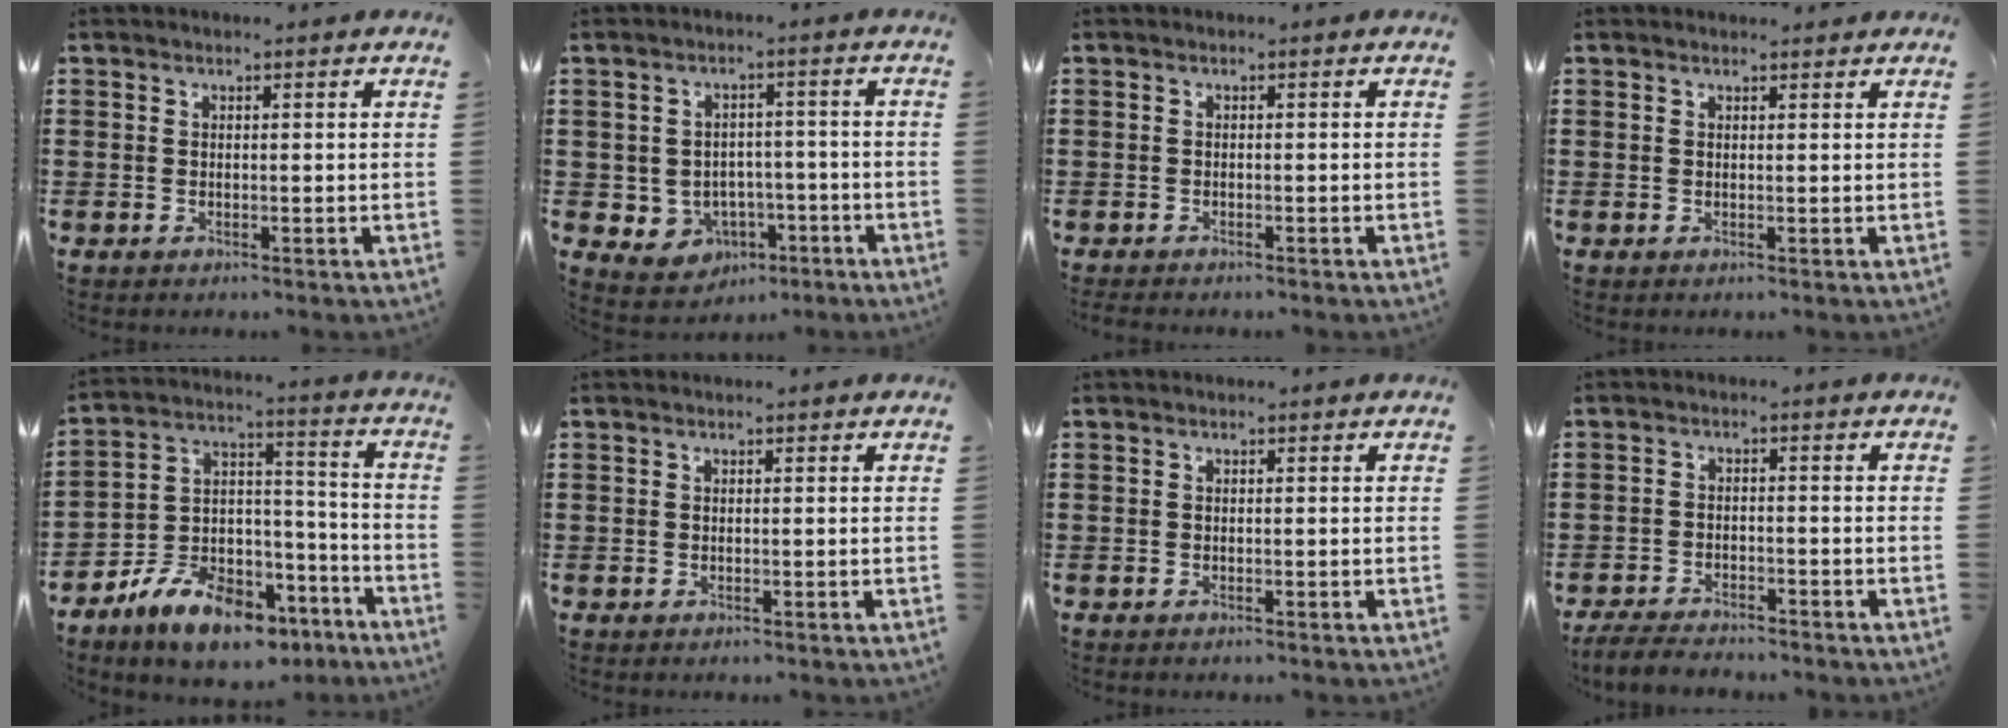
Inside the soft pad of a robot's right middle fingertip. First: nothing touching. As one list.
[{"total": 3.7, "force": [-1.5, 3.3, 0.9], "torque": [-0.028, 0.010, -0.031]}, {"total": 0.7, "force": [-0.6, 0.1, 0.1], "torque": [-0.003, -0.002, -0.013]}, {"total": 0.6, "force": [0.5, 0.2, 0.1], "torque": [0.005, -0.003, 0.008]}, {"total": 10.8, "force": [-8.7, 4.4, 4.7], "torque": [-0.099, 0.039, -0.169]}, {"total": 0.0}, {"total": 0.0}, {"total": 3.7, "force": [-3.5, 0.5, 0.8], "torque": [-0.021, 0.000, -0.075]}]